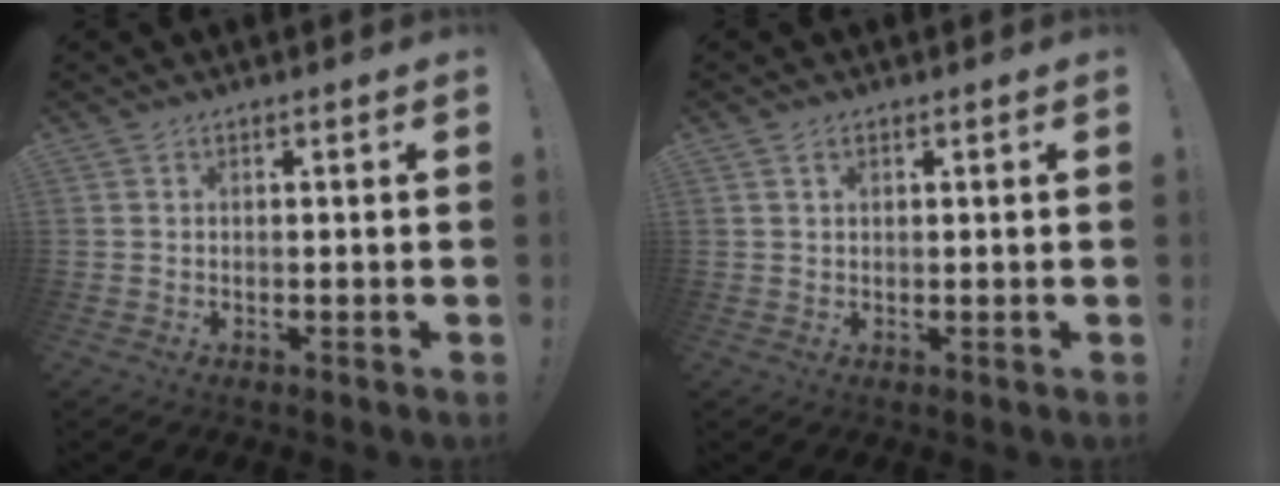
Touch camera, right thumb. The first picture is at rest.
{"total": 1.4, "force": [0.7, 0.9, 0.8], "torque": [-0.017, 0.003, 0.013]}